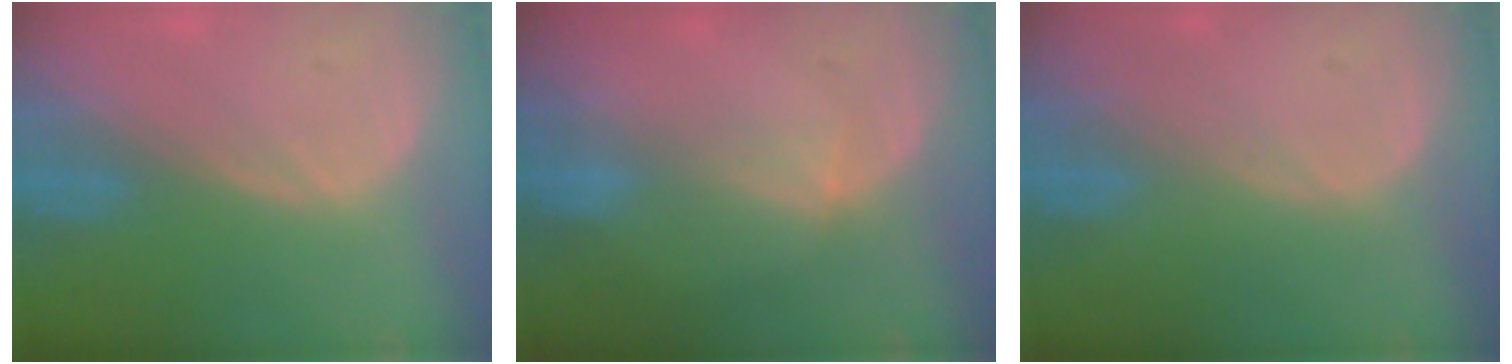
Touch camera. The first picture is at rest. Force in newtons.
{"total": 2.4, "press": 2.1, "slide": 1.2}
{"total": 0.0}